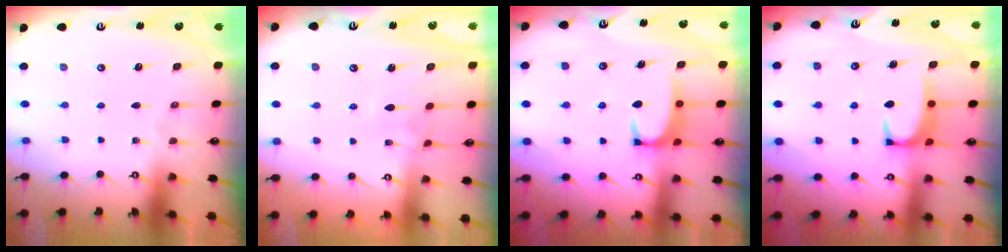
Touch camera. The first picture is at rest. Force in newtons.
{"total": 2.6, "press": 2.5, "slide": 0.7}
{"total": 2.0, "press": 2.0, "slide": 0.3}
{"total": 2.0, "press": 2.0, "slide": 0.3}